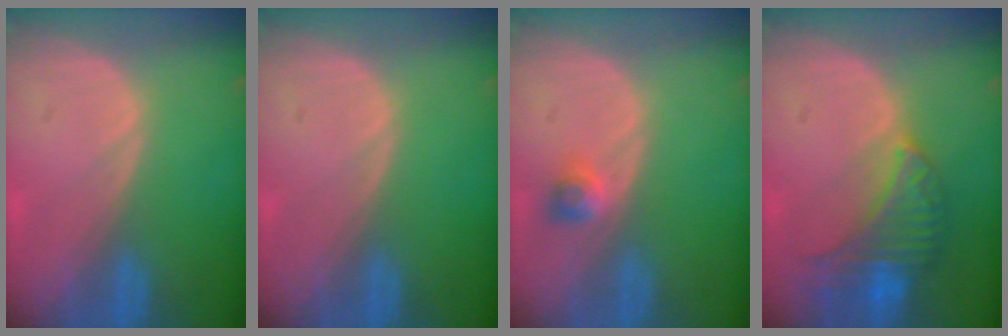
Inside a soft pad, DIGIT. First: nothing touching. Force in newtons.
{"total": 0.0}
{"total": 2.4, "press": 2.0, "slide": 1.3}
{"total": 7.9, "press": 7.4, "slide": 2.8}